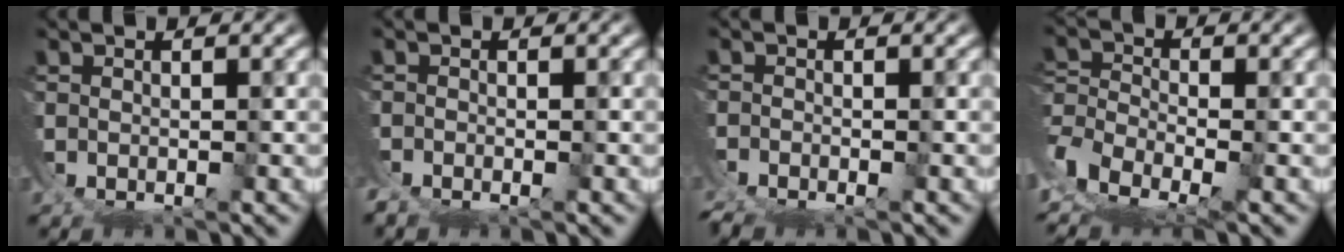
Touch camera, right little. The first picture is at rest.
{"total": 2.5, "force": [-1.3, -2.1, -0.6], "torque": [0.016, -0.019, -0.015]}
{"total": 2.2, "force": [-2.1, 0.4, -0.1], "torque": [0.002, -0.011, -0.040]}
{"total": 6.7, "force": [-3.8, 4.2, 3.5], "torque": [-0.094, -0.040, -0.062]}